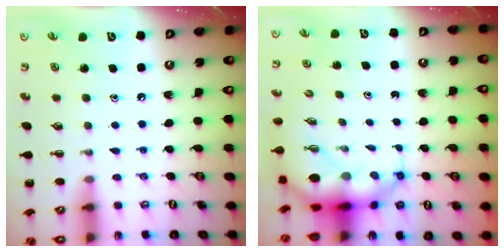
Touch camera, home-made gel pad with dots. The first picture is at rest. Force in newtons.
{"total": 8.0, "press": 7.7, "slide": 2.2}